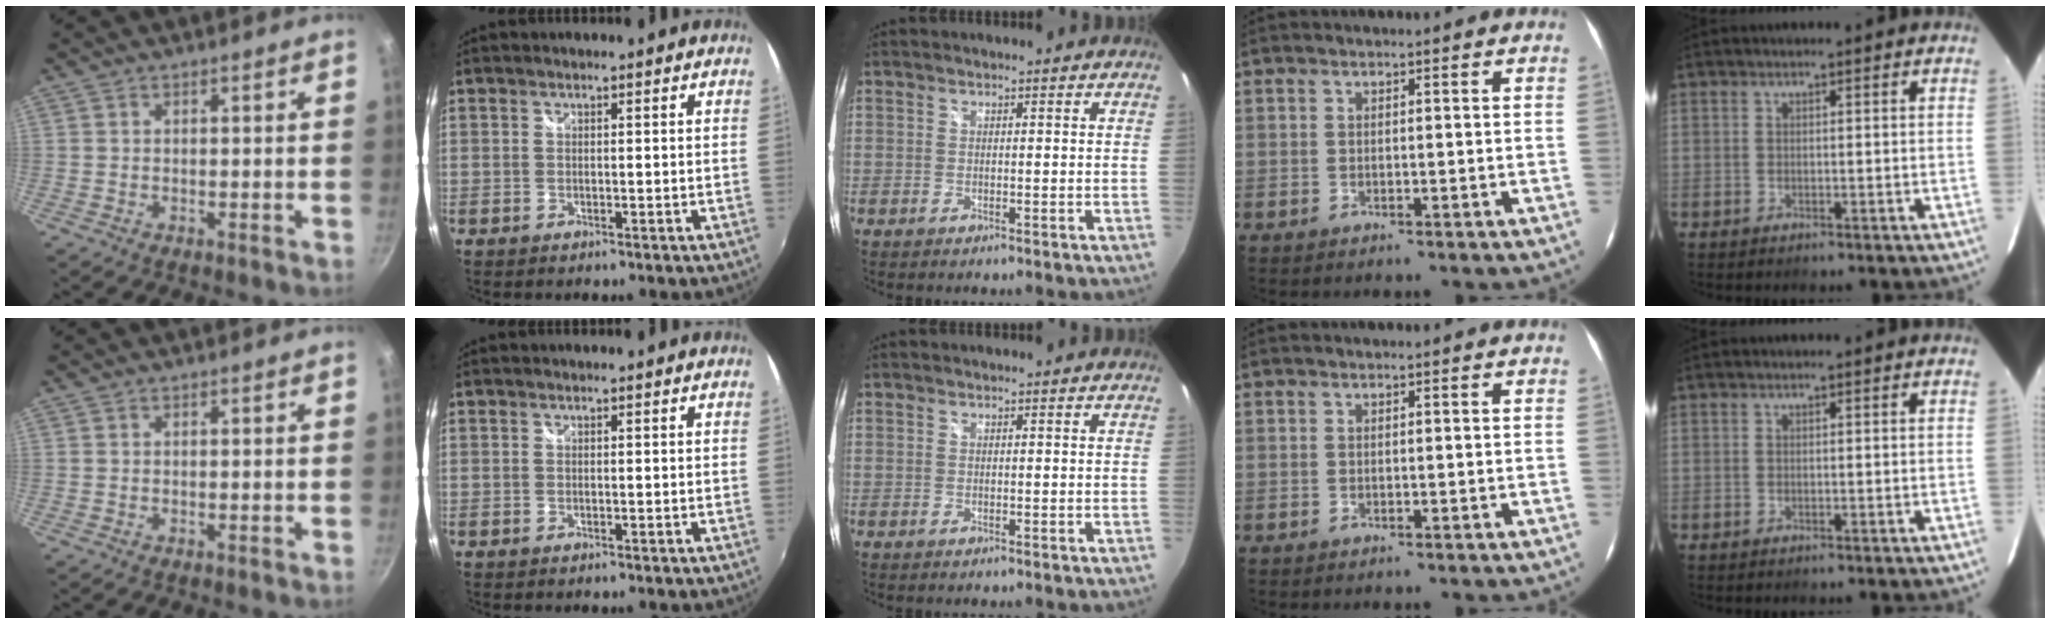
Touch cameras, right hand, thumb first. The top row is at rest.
{}